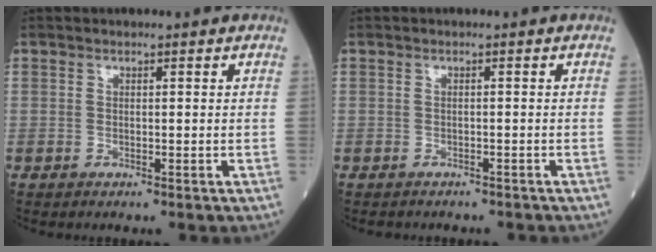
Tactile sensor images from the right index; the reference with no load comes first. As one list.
[{"total": 3.2, "force": [-2.8, 1.4, 0.5], "torque": [-0.011, 0.000, -0.035]}]